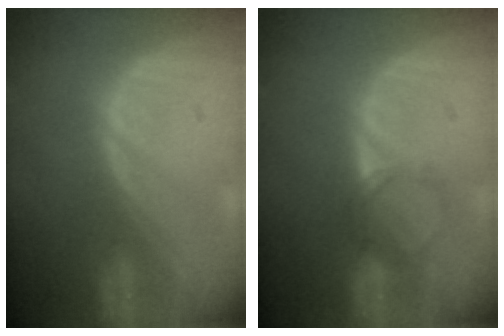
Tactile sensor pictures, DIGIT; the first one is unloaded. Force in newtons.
{"total": 3.1, "press": 2.7, "slide": 1.5}